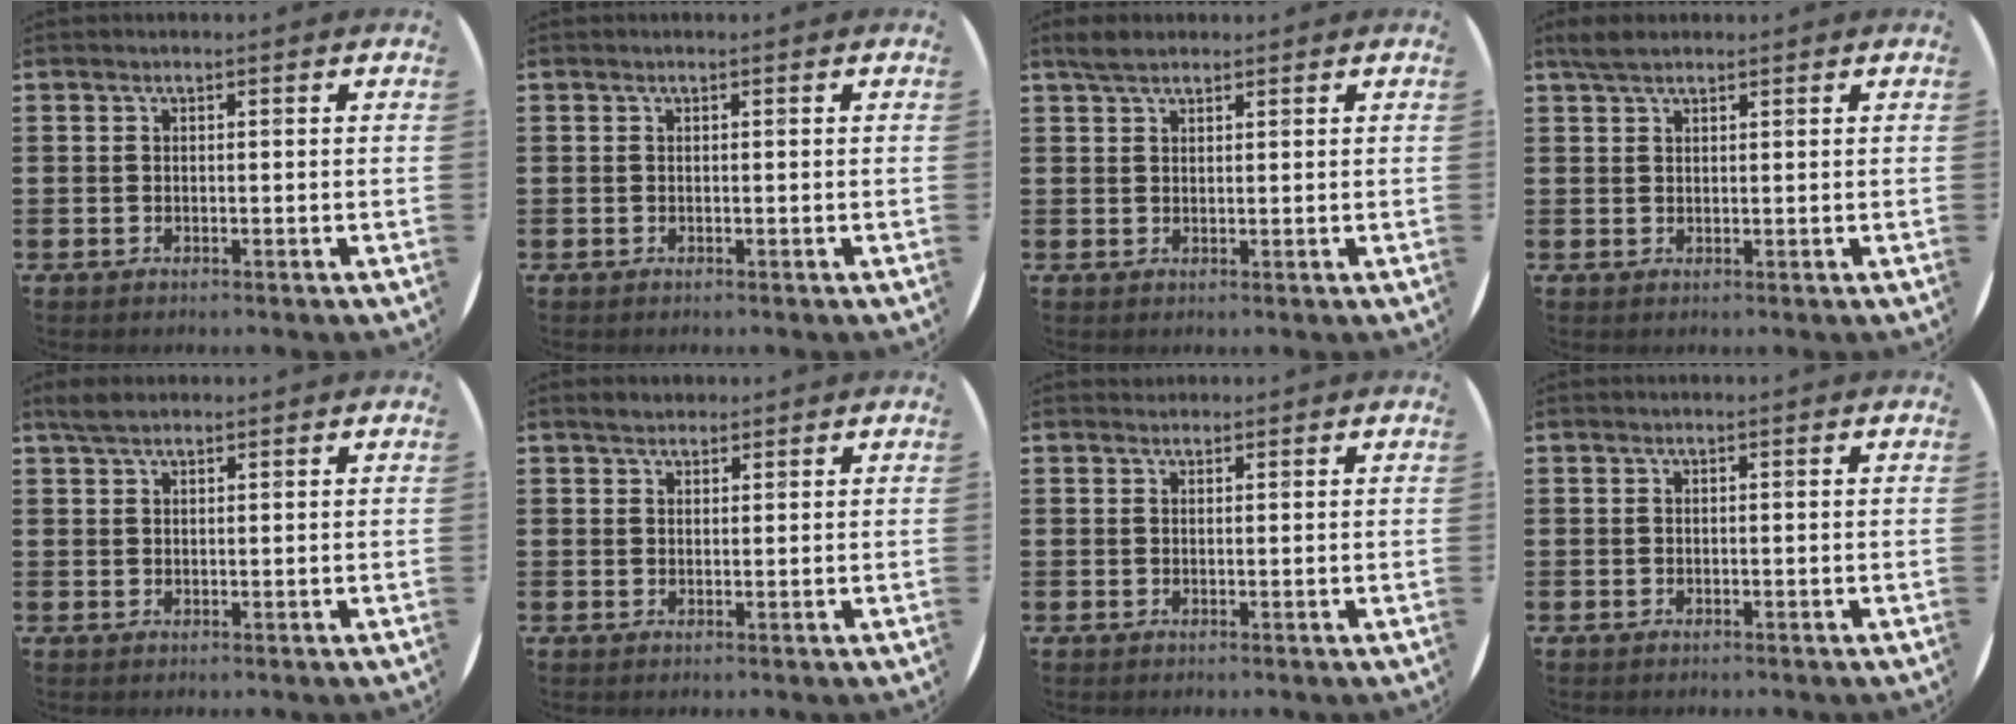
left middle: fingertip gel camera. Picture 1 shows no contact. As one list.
[{"total": 0.0}, {"total": 2.5, "force": [2.1, 0.9, 1.1], "torque": [-0.025, 0.008, 0.038]}, {"total": 2.5, "force": [2.0, 0.8, 1.2], "torque": [-0.028, 0.007, 0.036]}, {"total": 2.3, "force": [1.9, 0.8, 1.0], "torque": [-0.024, 0.008, 0.035]}, {"total": 1.8, "force": [1.6, 0.6, 0.2], "torque": [0.002, 0.001, 0.030]}, {"total": 0.8, "force": [0.7, 0.2, -0.2], "torque": [0.004, 0.004, 0.013]}, {"total": 0.0}]